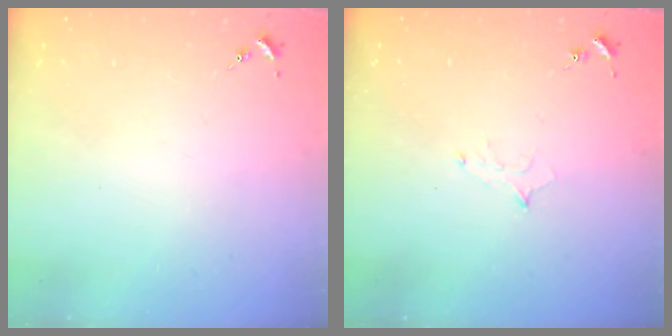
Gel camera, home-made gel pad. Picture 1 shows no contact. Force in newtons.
{"total": 5.8, "press": 5.7, "slide": 0.6}